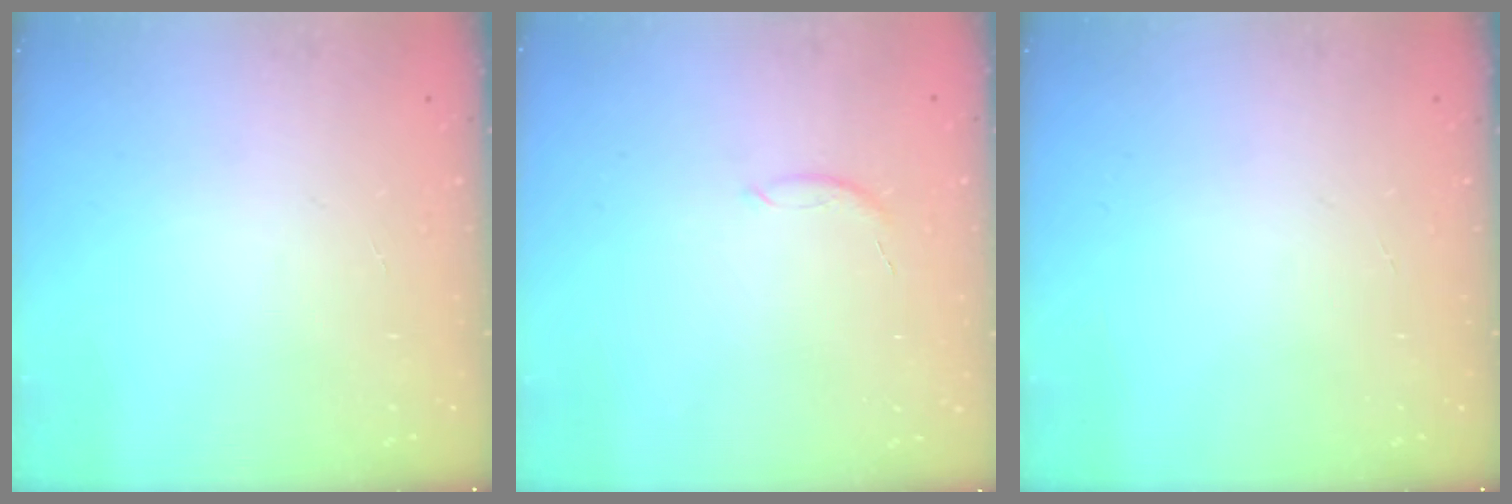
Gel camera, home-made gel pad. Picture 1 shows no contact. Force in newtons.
{"total": 4.8, "press": 4.7, "slide": 0.7}
{"total": 0.0}